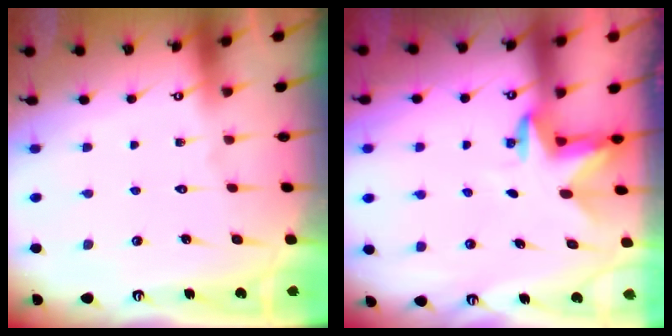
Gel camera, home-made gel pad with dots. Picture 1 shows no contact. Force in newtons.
{"total": 3.0, "press": 2.9, "slide": 0.8}